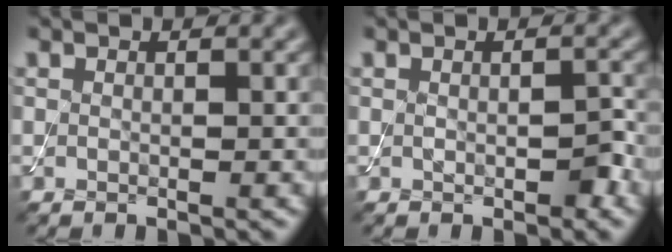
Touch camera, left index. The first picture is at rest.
{"total": 1.6, "force": [-0.4, 1.0, 1.2], "torque": [-0.018, -0.003, -0.005]}